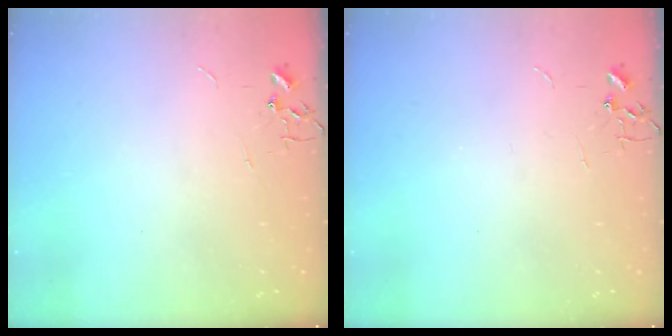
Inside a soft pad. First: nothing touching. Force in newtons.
{"total": 0.0}